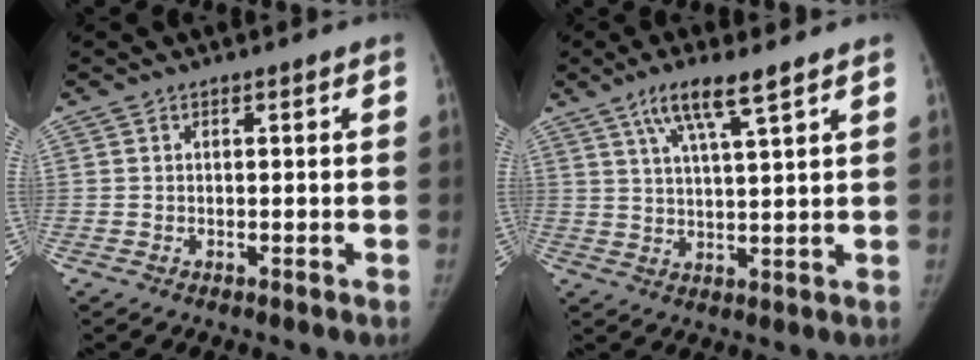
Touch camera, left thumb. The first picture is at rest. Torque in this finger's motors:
{"motor_torque": [0.16, -0.42, 0.82, -0.64, 0.06]}